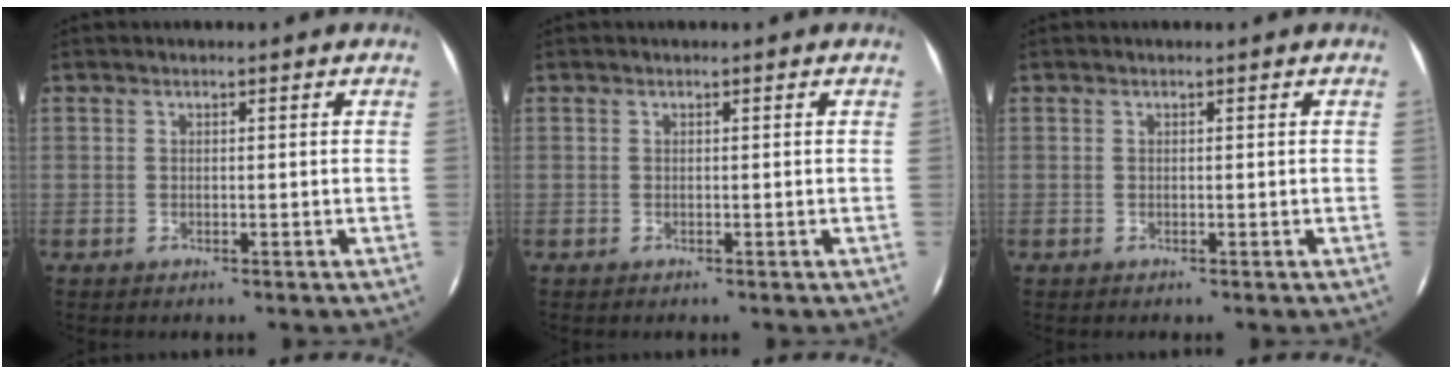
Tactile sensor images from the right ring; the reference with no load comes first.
{"total": 0.0}
{"total": 0.0}